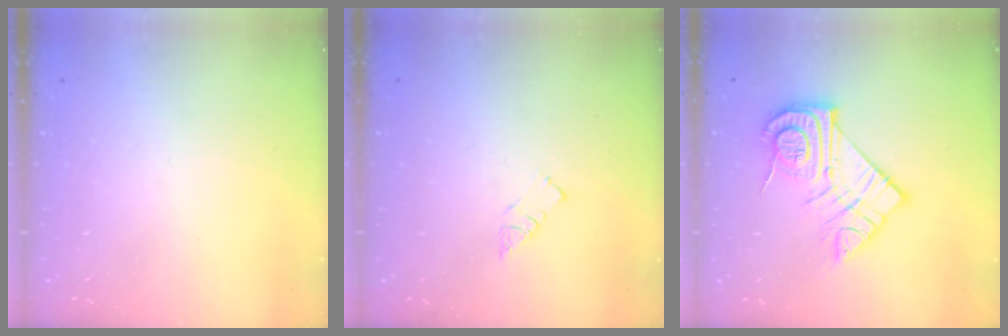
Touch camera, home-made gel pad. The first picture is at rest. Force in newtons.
{"total": 3.7, "press": 3.7, "slide": 0.2}
{"total": 15.9, "press": 15.9, "slide": 1.0}